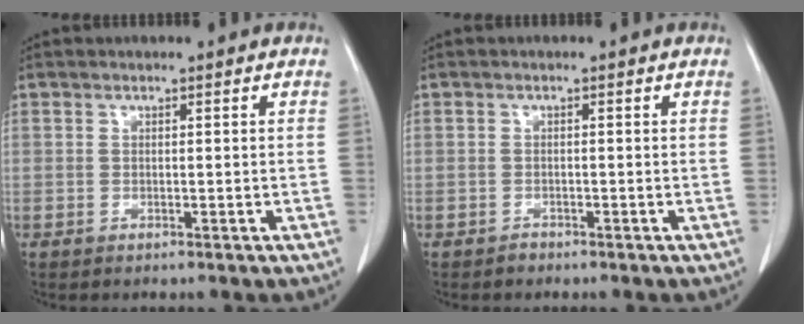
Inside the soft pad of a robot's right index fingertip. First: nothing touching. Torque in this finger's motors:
{"motor_torque": [-0.39, -0.18, -0.23, -0.07]}